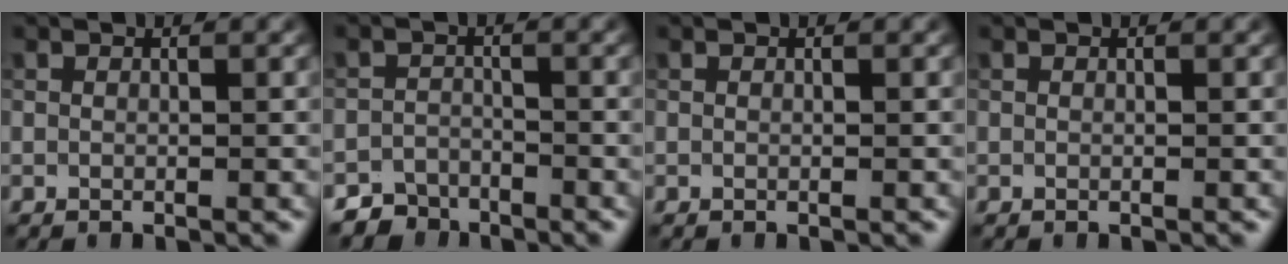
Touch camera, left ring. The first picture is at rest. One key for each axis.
{"total": 3.3, "fx": -3.0, "fy": 1.5, "fz": 0.0, "tx": 0.013, "ty": -0.003, "tz": -0.051}
{"total": 0.0}
{"total": 0.0}